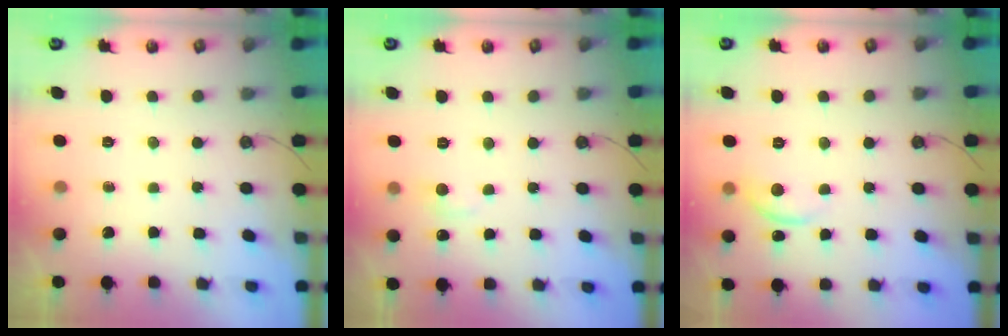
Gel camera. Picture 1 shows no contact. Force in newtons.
{"total": 1.8, "press": 1.7, "slide": 0.6}
{"total": 3.0, "press": 3.0, "slide": 0.5}